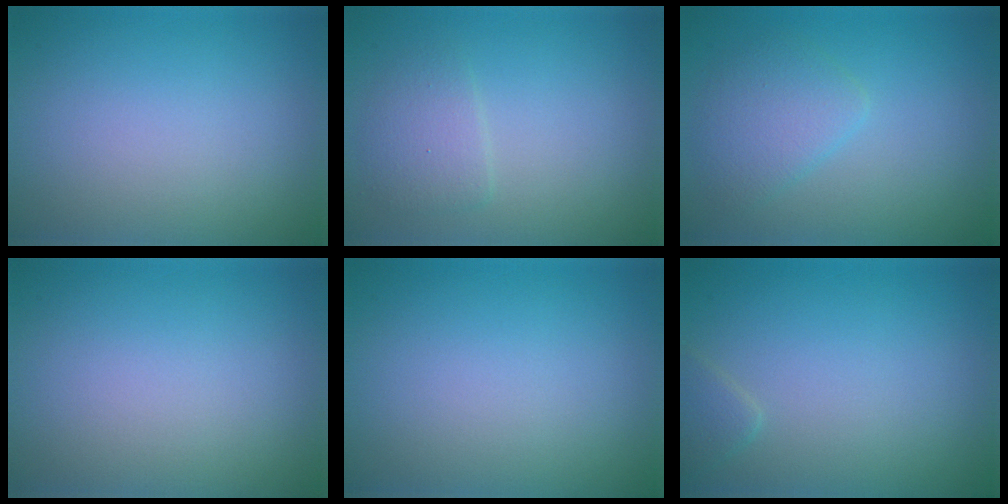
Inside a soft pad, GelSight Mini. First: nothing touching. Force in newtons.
{"total": 2.0, "press": 2.0, "slide": 0.1}
{"total": 2.9, "press": 2.9, "slide": 0.0}
{"total": 0.0}
{"total": 0.0}
{"total": 1.1, "press": 1.1, "slide": 0.1}